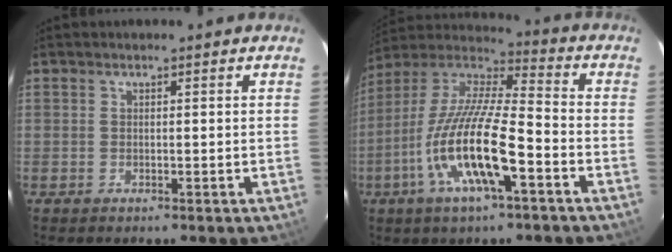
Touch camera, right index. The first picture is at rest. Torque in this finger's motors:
{"motor_torque": [1.27, -0.87, 1.05, 0.21]}